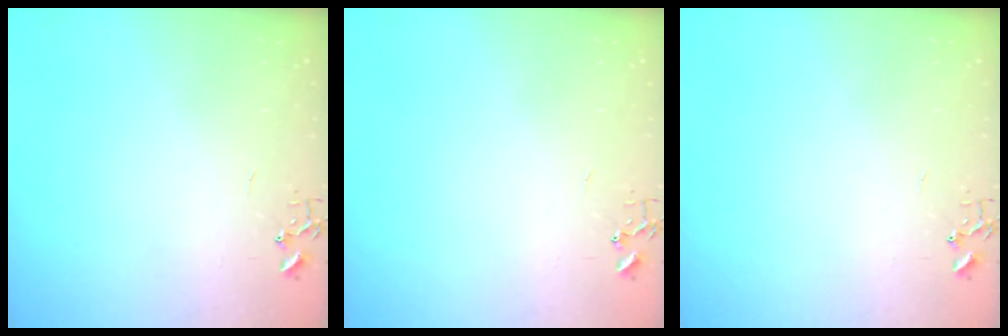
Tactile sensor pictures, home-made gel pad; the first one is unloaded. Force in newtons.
{"total": 0.0}
{"total": 0.0}